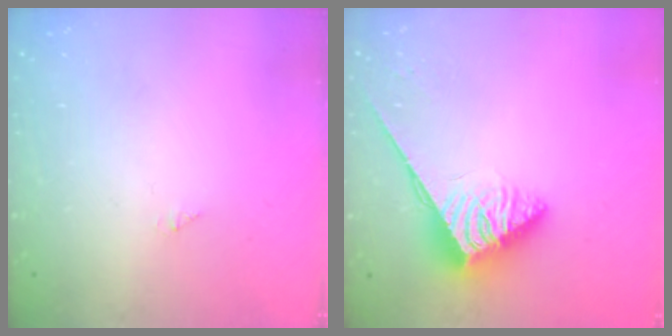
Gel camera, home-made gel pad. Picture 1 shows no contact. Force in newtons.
{"total": 4.9, "press": 4.9, "slide": 0.5}